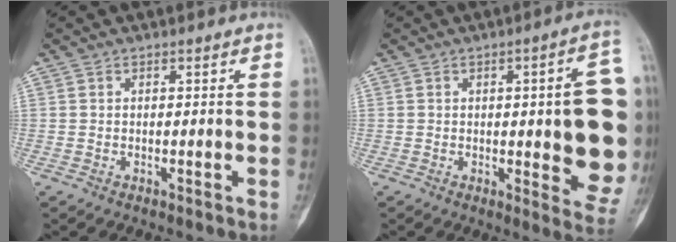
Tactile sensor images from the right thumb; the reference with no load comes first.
{"total": 17.1, "force": [0.1, 4.9, 16.3], "torque": [-0.168, -0.003, 0.005]}